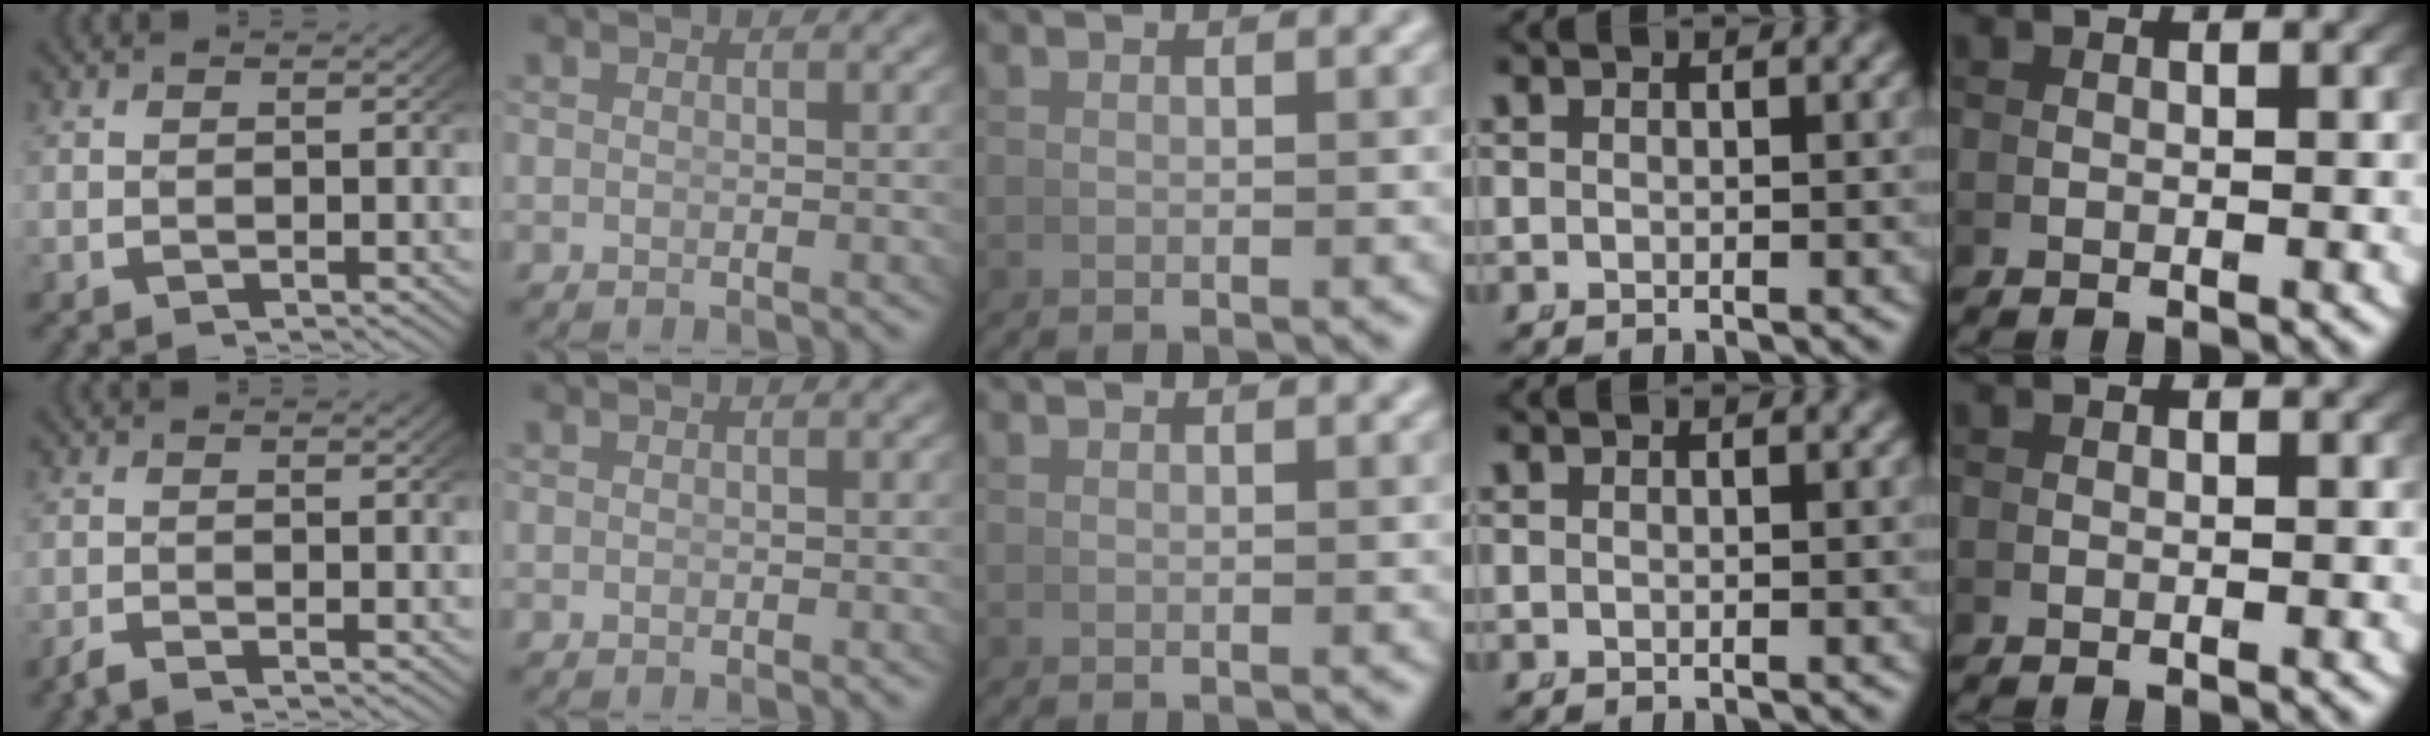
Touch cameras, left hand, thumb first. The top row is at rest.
{"thumb": {"total": 1.6, "force": [-1.4, 0.4, 0.6], "torque": [-0.006, -0.004, -0.028]}}